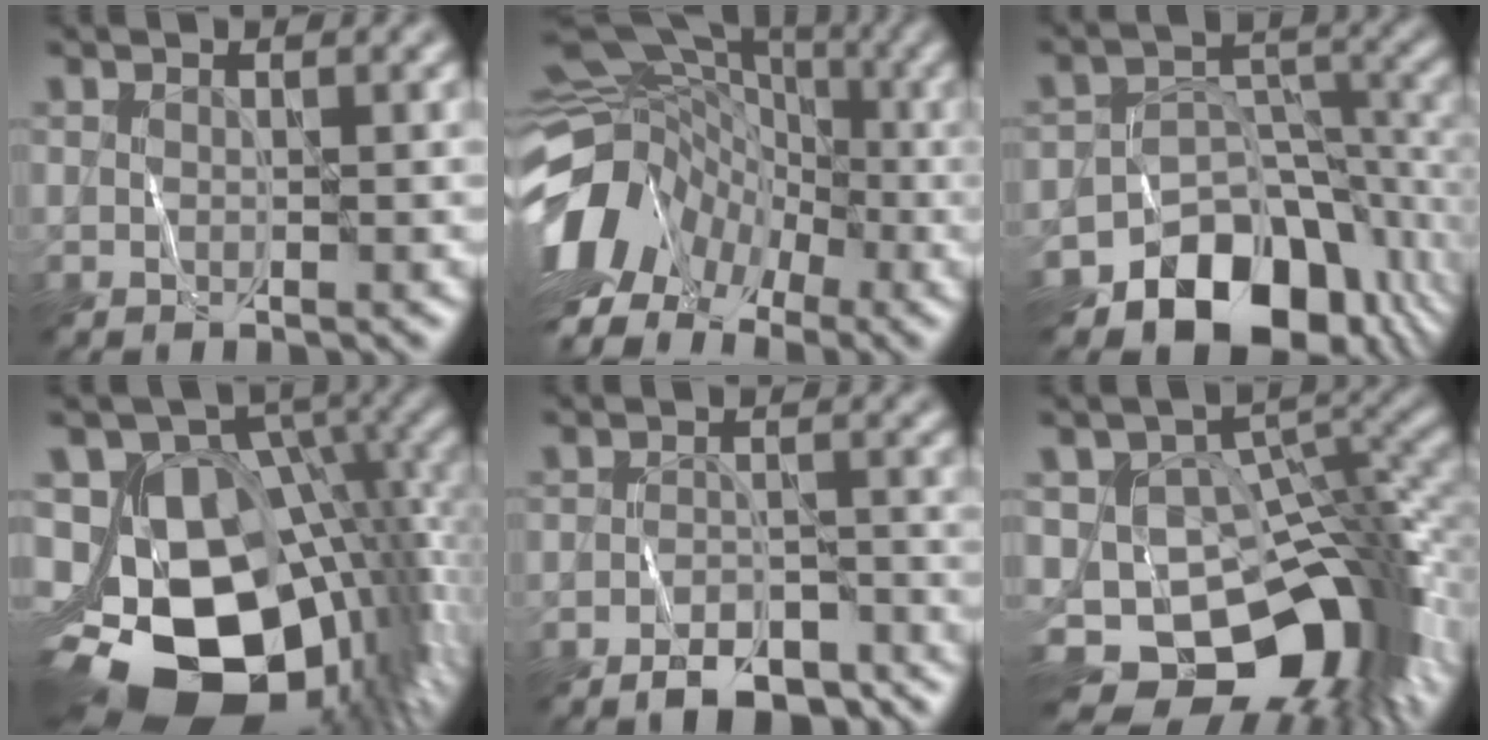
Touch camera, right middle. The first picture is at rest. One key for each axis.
{"total": 12.2, "fx": -4.7, "fy": 8.8, "fz": 7.0, "tx": -0.138, "ty": 0.003, "tz": -0.096}
{"total": 13.4, "fx": -8.6, "fy": 8.4, "fz": 5.9, "tx": -0.101, "ty": -0.001, "tz": -0.127}
{"total": 16.8, "fx": -4.6, "fy": 11.8, "fz": 11.0, "tx": -0.159, "ty": -0.014, "tz": -0.063}
{"total": 5.6, "fx": -4.5, "fy": 2.0, "fz": 2.6, "tx": -0.032, "ty": -0.004, "tz": -0.067}
{"total": 13.9, "fx": -7.7, "fy": 7.1, "fz": 9.2, "tx": -0.144, "ty": -0.021, "tz": -0.105}